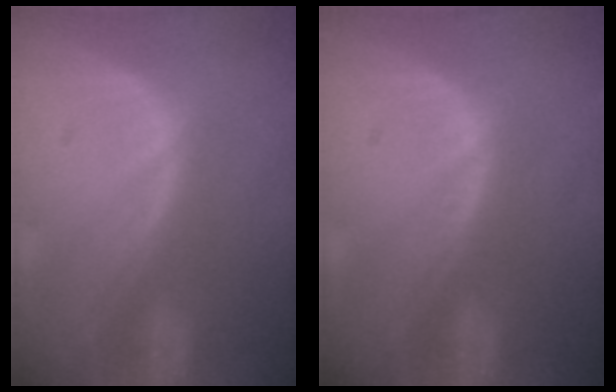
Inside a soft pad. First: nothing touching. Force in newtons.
{"total": 0.5, "press": 0.5, "slide": 0.1}